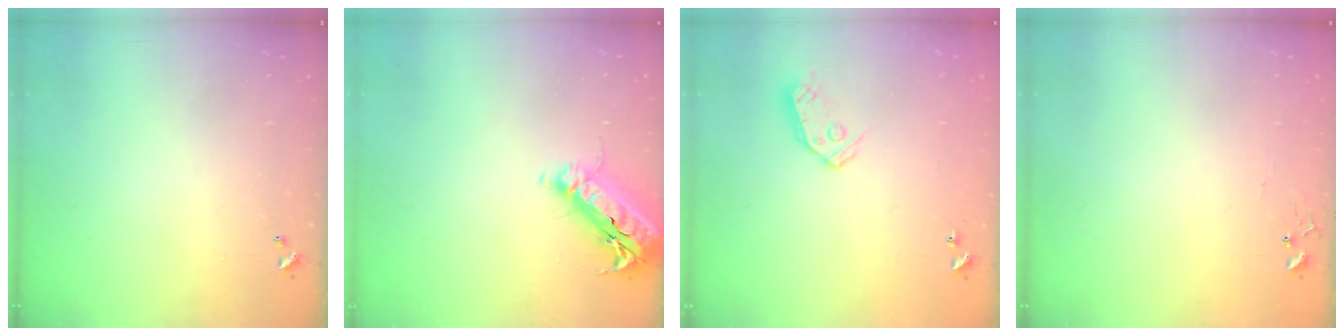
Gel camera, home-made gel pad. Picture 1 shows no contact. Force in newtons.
{"total": 19.9, "press": 19.5, "slide": 3.7}
{"total": 8.3, "press": 8.3, "slide": 0.5}
{"total": 7.0, "press": 7.0, "slide": 0.6}